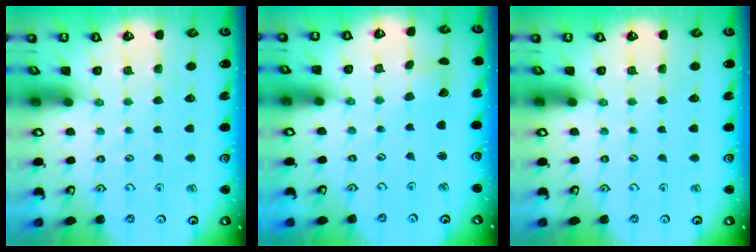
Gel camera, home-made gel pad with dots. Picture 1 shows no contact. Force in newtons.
{"total": 2.1, "press": 2.1, "slide": 0.3}
{"total": 0.0}